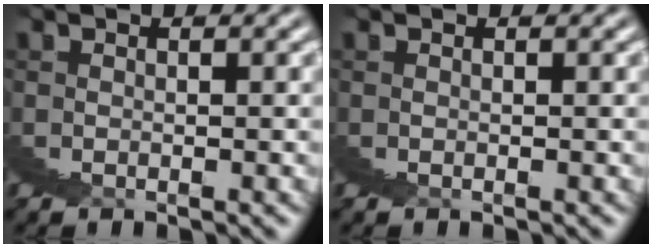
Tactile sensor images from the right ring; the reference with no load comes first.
{"total": 0.0}